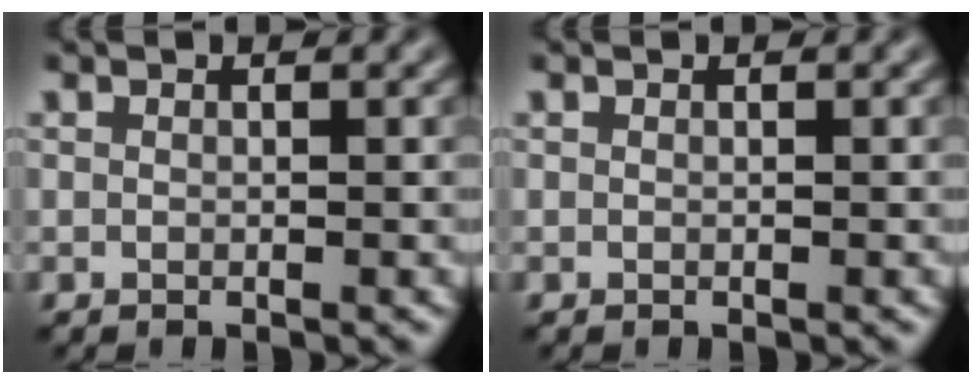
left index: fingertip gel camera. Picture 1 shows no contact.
{"total": 0.0}